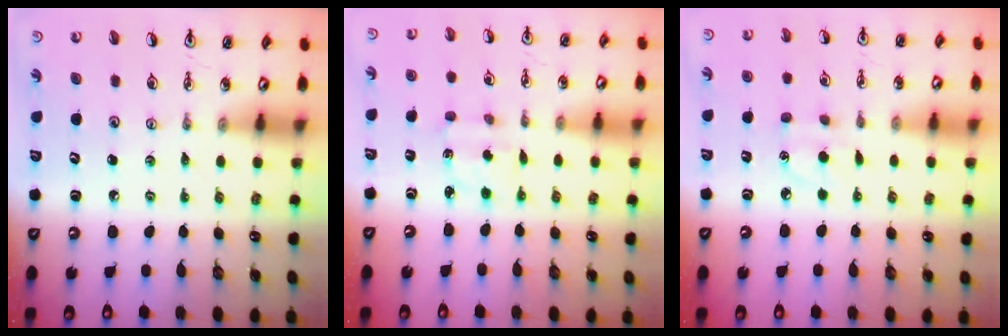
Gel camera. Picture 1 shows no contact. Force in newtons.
{"total": 2.8, "press": 2.8, "slide": 0.5}
{"total": 6.1, "press": 6.1, "slide": 0.7}